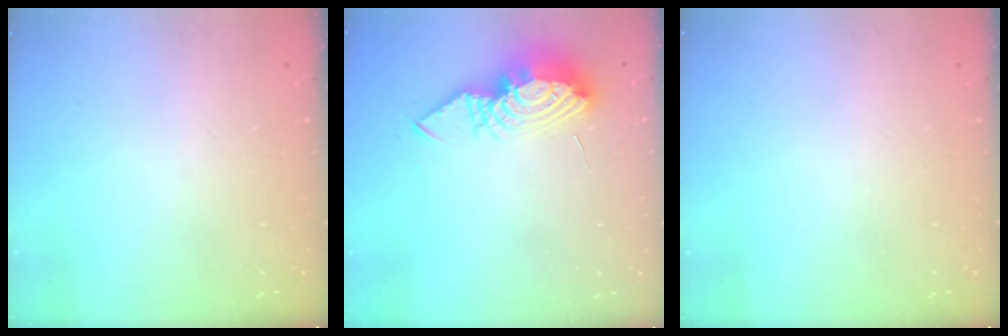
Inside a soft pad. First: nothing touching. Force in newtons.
{"total": 11.2, "press": 11.1, "slide": 1.0}
{"total": 0.0}